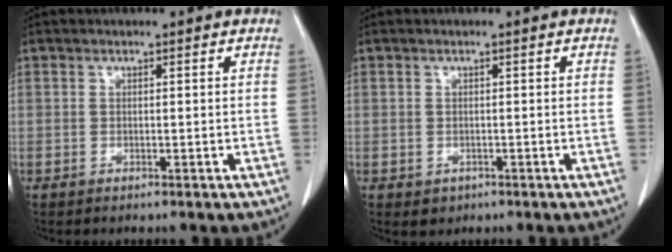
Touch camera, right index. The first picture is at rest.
{"total": 1.6, "force": [-0.6, 1.4, 0.4], "torque": [-0.002, 0.002, -0.001]}